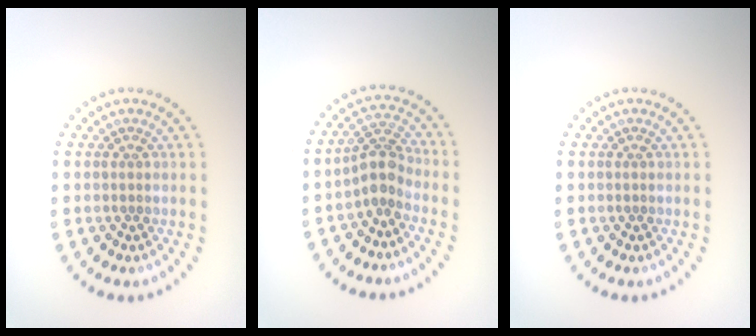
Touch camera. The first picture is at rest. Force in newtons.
{"total": 2.7, "press": 2.0, "slide": 1.8}
{"total": 0.0}